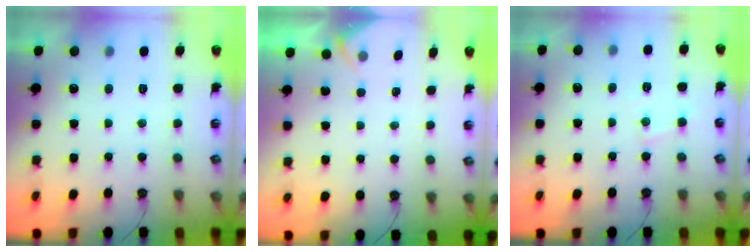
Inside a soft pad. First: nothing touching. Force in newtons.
{"total": 2.0, "press": 1.9, "slide": 0.4}
{"total": 4.9, "press": 4.9, "slide": 0.4}